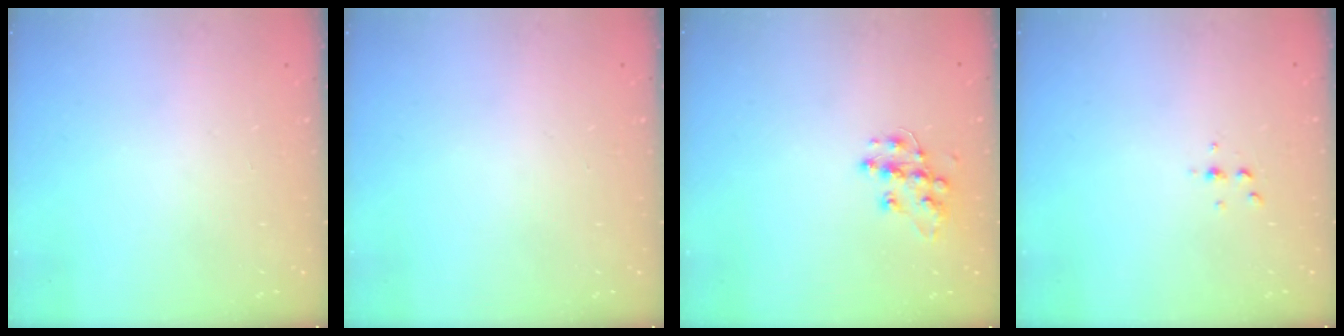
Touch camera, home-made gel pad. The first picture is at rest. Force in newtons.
{"total": 0.0}
{"total": 11.3, "press": 11.2, "slide": 0.7}
{"total": 2.6, "press": 2.6, "slide": 0.3}